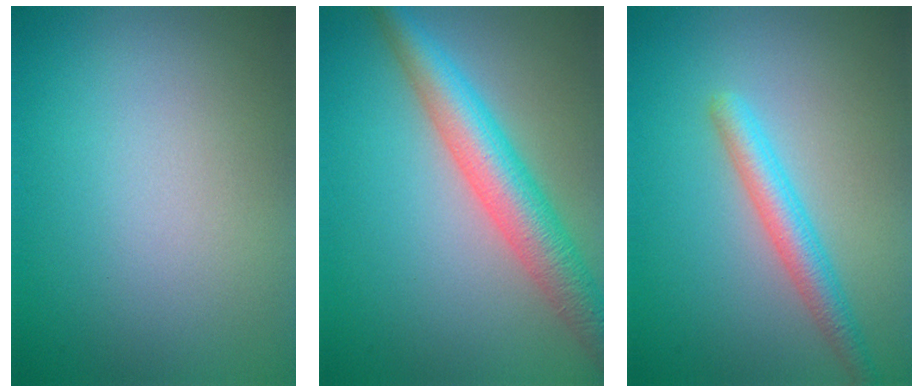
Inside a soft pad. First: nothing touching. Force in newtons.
{"total": 5.9, "press": 5.9, "slide": 0.2}
{"total": 3.0, "press": 3.0, "slide": 0.0}